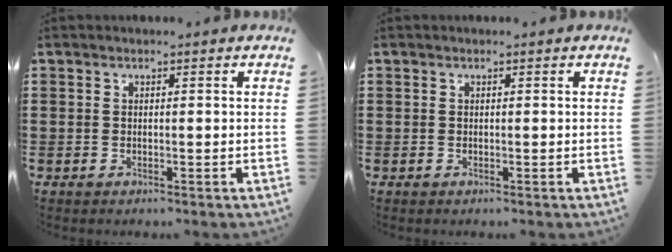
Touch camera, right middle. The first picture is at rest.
{"total": 0.0}